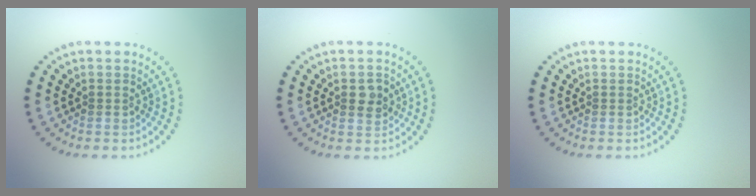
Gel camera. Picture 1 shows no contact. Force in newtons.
{"total": 1.9, "press": 1.8, "slide": 0.3}
{"total": 0.0}